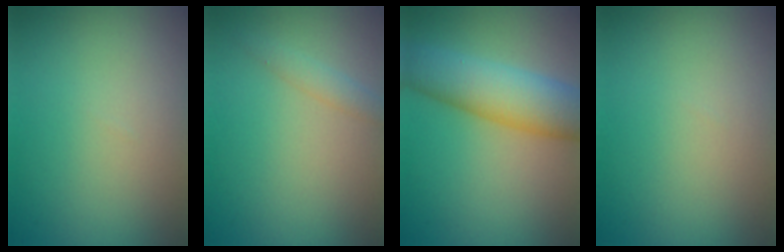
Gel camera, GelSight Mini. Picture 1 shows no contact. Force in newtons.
{"total": 1.4, "press": 1.4, "slide": 0.0}
{"total": 7.1, "press": 7.1, "slide": 0.2}
{"total": 0.0}